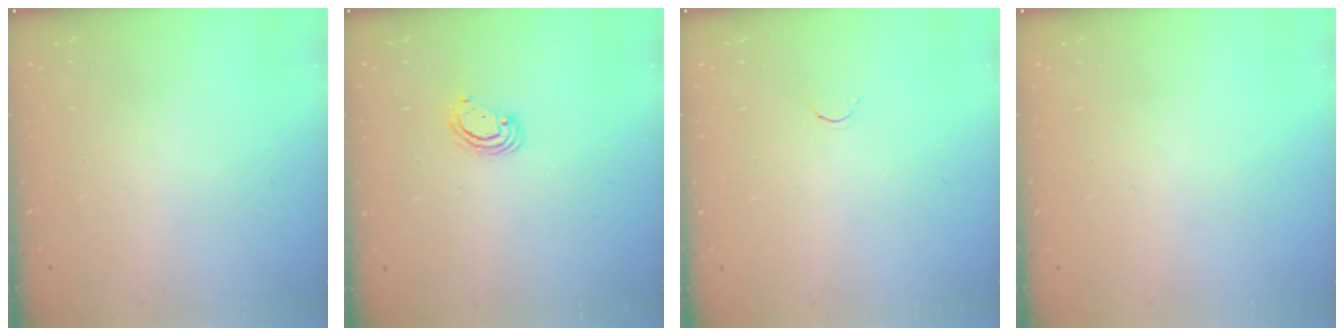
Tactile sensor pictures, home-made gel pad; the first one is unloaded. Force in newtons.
{"total": 4.4, "press": 4.4, "slide": 0.5}
{"total": 1.8, "press": 1.7, "slide": 0.4}
{"total": 0.0}